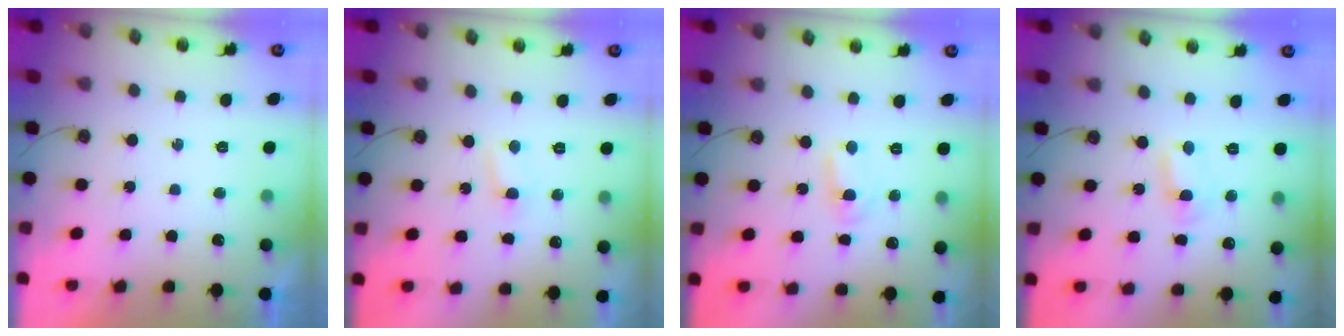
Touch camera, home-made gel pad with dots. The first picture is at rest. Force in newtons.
{"total": 2.8, "press": 2.8, "slide": 0.3}
{"total": 2.9, "press": 2.9, "slide": 0.4}
{"total": 1.5, "press": 1.5, "slide": 0.2}